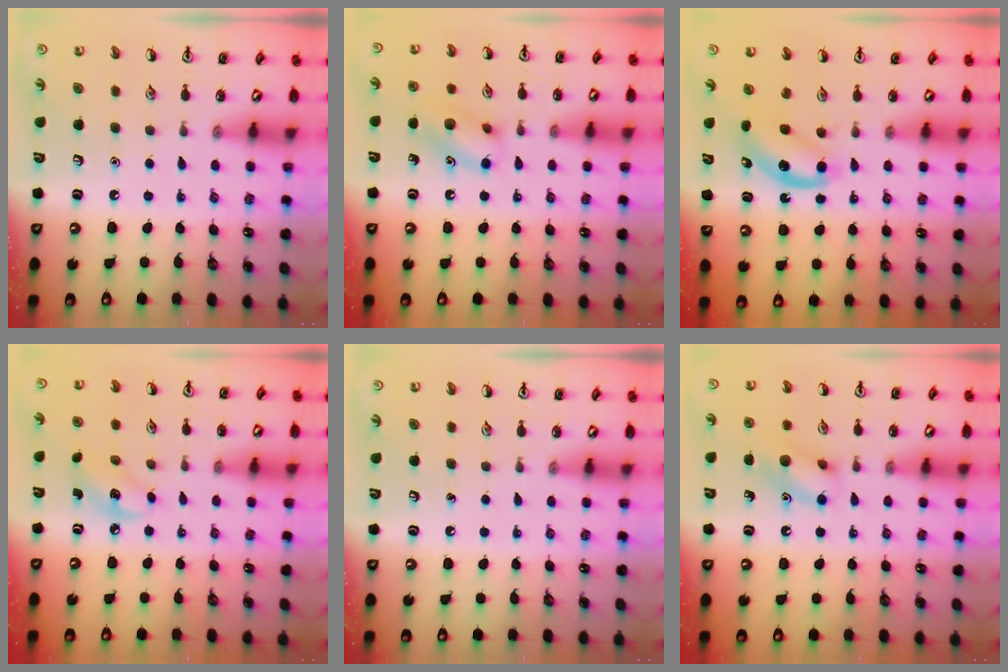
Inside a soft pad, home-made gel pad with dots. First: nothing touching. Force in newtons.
{"total": 9.8, "press": 9.8, "slide": 0.6}
{"total": 4.1, "press": 4.1, "slide": 0.7}
{"total": 3.9, "press": 3.8, "slide": 0.9}
{"total": 0.0}
{"total": 10.3, "press": 10.2, "slide": 1.6}